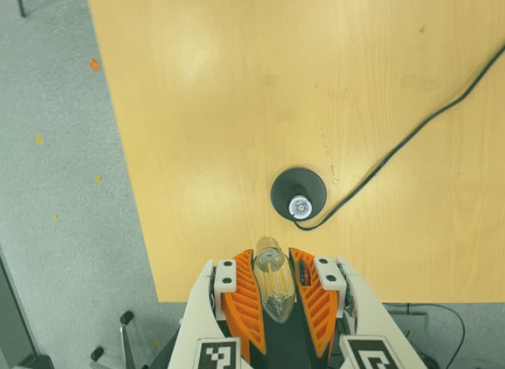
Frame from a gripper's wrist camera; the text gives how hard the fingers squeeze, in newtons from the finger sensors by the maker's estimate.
{"total": 23.8, "left": 25.9, "right": 21.7}